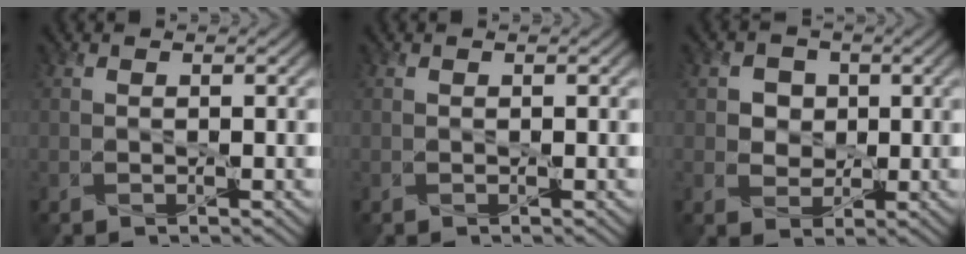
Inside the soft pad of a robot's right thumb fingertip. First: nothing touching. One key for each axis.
{"total": 0.0}
{"total": 4.3, "fx": 1.2, "fy": 3.8, "fz": 1.5, "tx": -0.041, "ty": -0.006, "tz": 0.022}